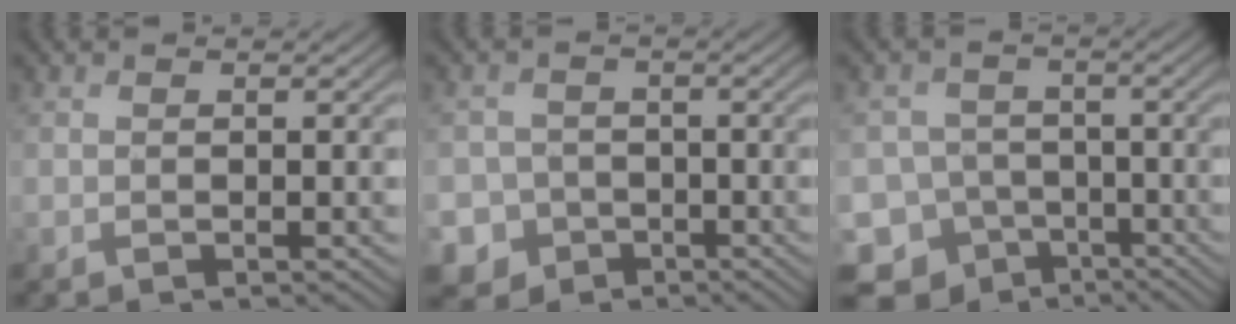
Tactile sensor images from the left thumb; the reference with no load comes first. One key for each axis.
{"total": 5.4, "fx": -2.4, "fy": 4.8, "fz": 0.8, "tx": -0.022, "ty": -0.010, "tz": -0.064}
{"total": 12.0, "fx": -8.2, "fy": 8.5, "fz": 2.2, "tx": -0.062, "ty": -0.021, "tz": -0.129}